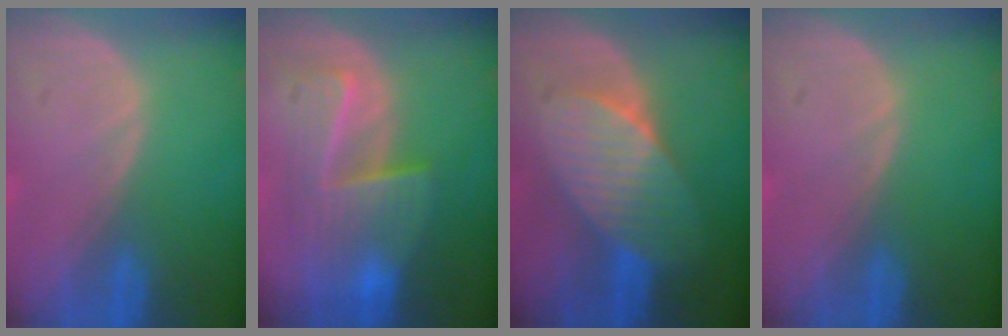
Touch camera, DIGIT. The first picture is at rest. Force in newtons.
{"total": 7.3, "press": 7.3, "slide": 0.8}
{"total": 7.4, "press": 6.9, "slide": 2.5}
{"total": 0.0}